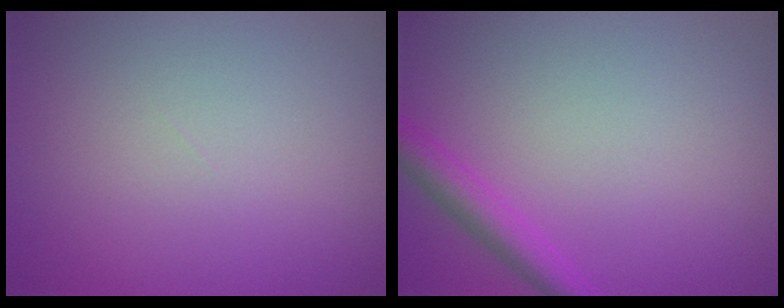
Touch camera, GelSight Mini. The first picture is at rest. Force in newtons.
{"total": 2.5, "press": 2.4, "slide": 0.1}